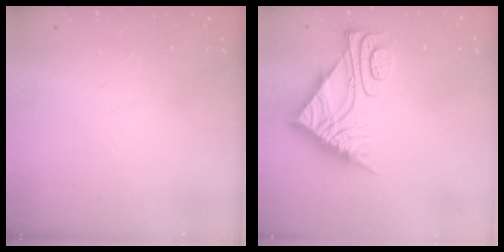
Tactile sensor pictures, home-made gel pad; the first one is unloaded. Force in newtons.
{"total": 8.3, "press": 8.3, "slide": 0.5}